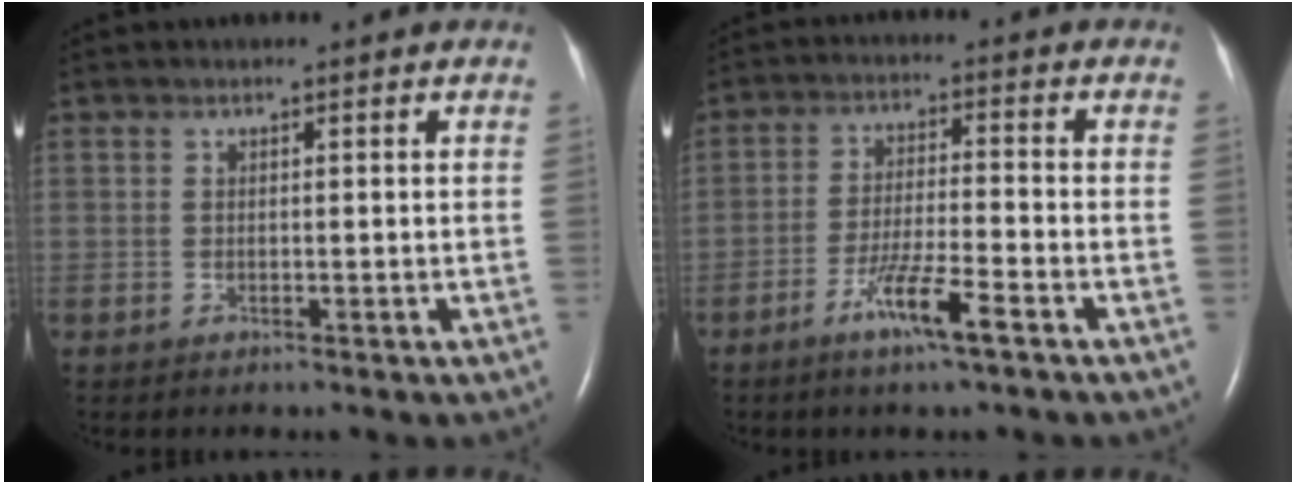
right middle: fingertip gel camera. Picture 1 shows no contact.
{"total": 6.8, "force": [-4.0, -0.1, 5.5], "torque": [-0.108, -0.011, -0.075]}